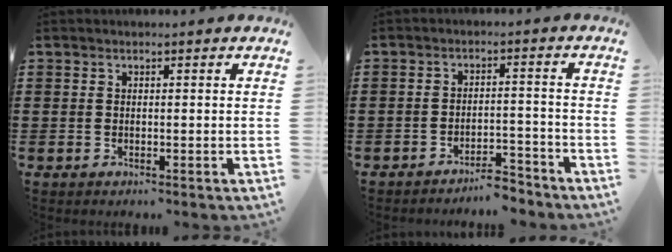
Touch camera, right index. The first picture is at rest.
{"total": 4.1, "force": [-4.0, 0.4, 1.0], "torque": [-0.020, 0.004, -0.081]}